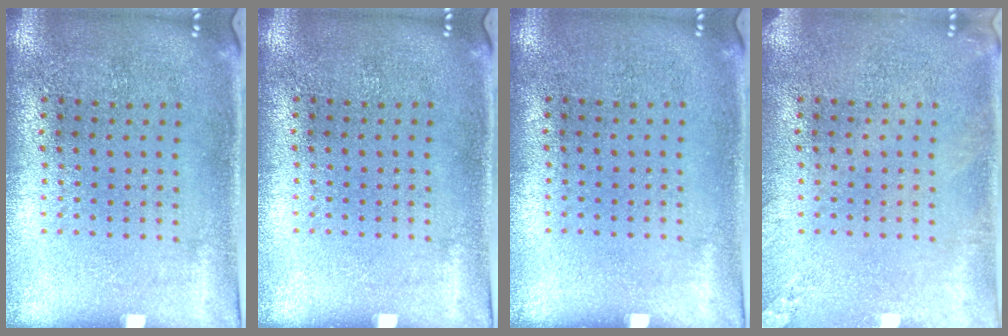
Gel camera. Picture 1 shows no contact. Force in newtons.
{"total": 0.0}
{"total": 0.0}
{"total": 1.4, "press": 1.4, "slide": 0.2}